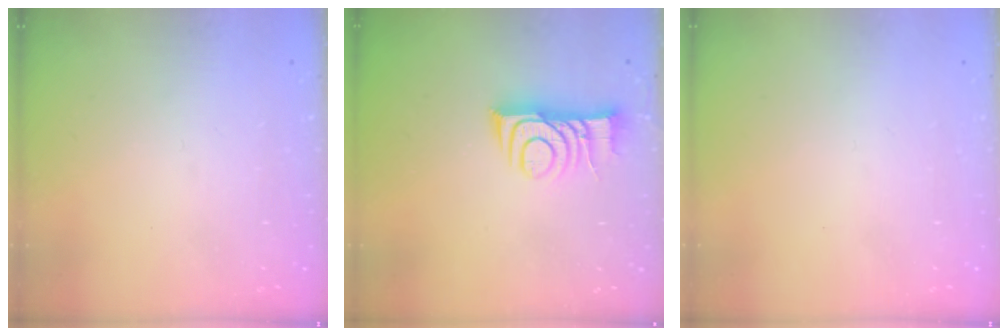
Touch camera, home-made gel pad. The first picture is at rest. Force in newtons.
{"total": 10.6, "press": 10.6, "slide": 1.0}
{"total": 1.7, "press": 1.6, "slide": 0.1}